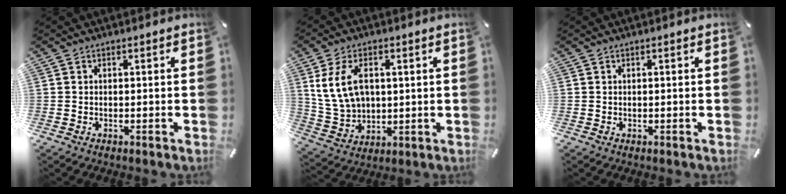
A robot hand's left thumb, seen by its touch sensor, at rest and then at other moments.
{"total": 10.7, "force": [3.0, 7.8, 6.7], "torque": [-0.147, 0.003, 0.057]}
{"total": 0.0}